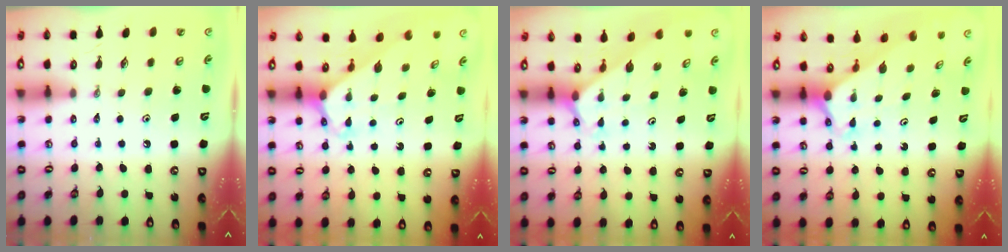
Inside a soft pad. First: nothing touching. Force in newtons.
{"total": 2.7, "press": 2.7, "slide": 0.2}
{"total": 2.8, "press": 2.8, "slide": 0.2}
{"total": 2.6, "press": 2.6, "slide": 0.2}